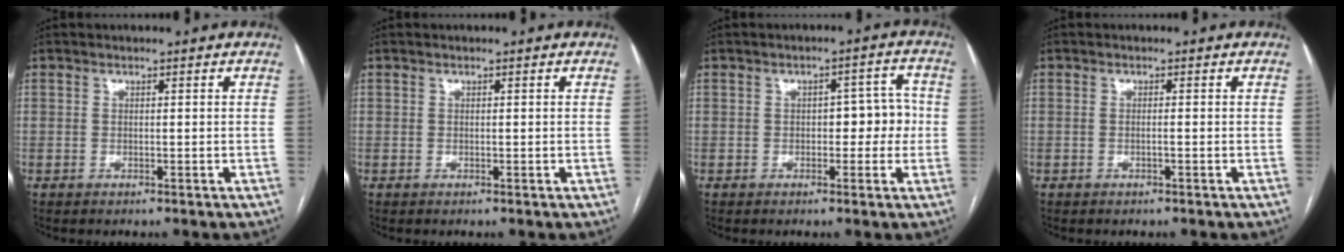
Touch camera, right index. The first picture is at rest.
{"total": 0.0}
{"total": 5.1, "force": [-0.4, 2.6, 4.3], "torque": [-0.048, 0.027, -0.004]}
{"total": 0.5, "force": [-0.2, 0.0, 0.5], "torque": [-0.010, 0.001, -0.003]}